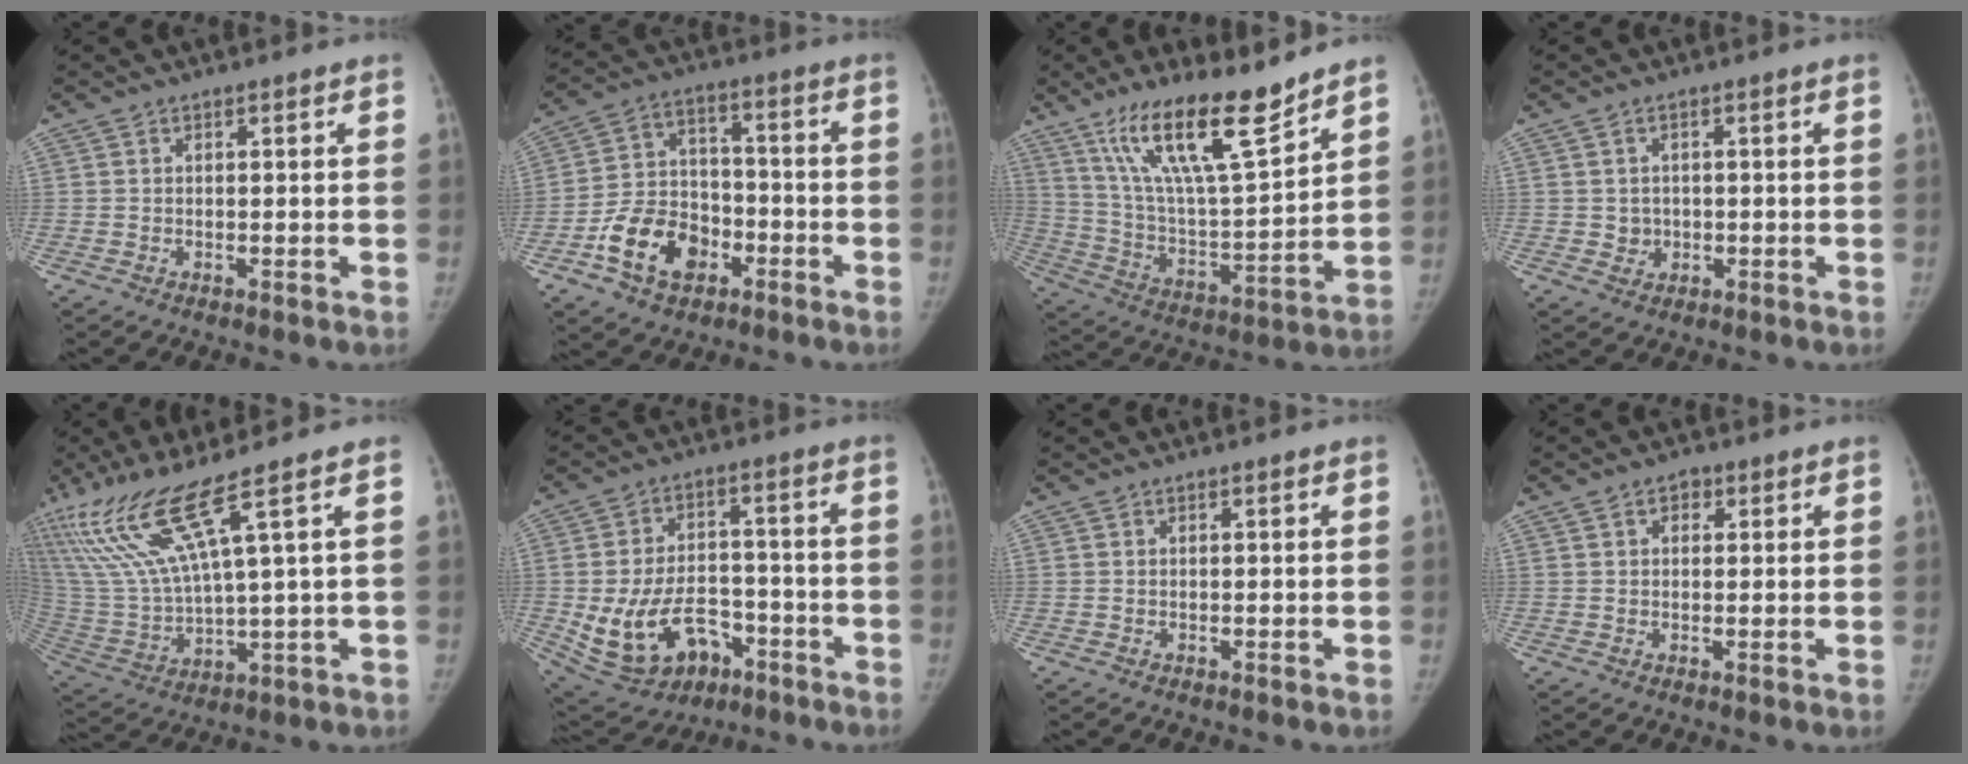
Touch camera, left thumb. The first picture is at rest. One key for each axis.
{"total": 13.2, "fx": -6.1, "fy": 9.3, "fz": 7.1, "tx": -0.098, "ty": 0.041, "tz": -0.106}
{"total": 18.4, "fx": 13.0, "fy": 3.8, "fz": 12.6, "tx": -0.197, "ty": -0.073, "tz": 0.240}
{"total": 2.6, "fx": -0.1, "fy": 2.5, "fz": 0.9, "tx": 0.000, "ty": 0.004, "tz": 0.003}
{"total": 15.6, "fx": 8.9, "fy": 1.0, "fz": 12.9, "tx": -0.289, "ty": -0.039, "tz": 0.185}
{"total": 16.4, "fx": -6.3, "fy": 11.2, "fz": 10.2, "tx": -0.165, "ty": 0.040, "tz": -0.082}
{"total": 0.0}
{"total": 2.4, "fx": 1.1, "fy": 1.8, "fz": 1.2, "tx": -0.004, "ty": -0.002, "tz": 0.013}